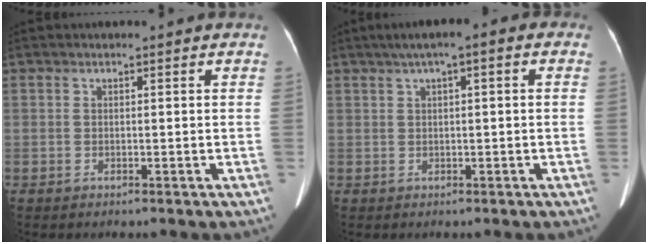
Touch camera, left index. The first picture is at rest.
{"total": 5.0, "force": [2.2, 1.1, 4.3], "torque": [-0.068, 0.029, 0.028]}